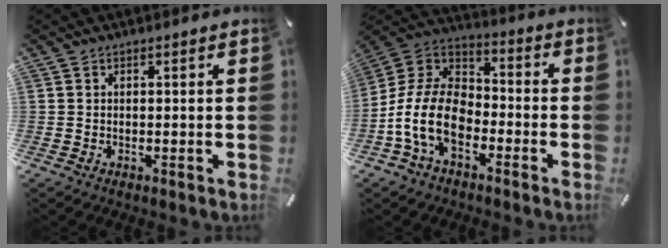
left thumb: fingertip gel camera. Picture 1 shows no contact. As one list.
[{"total": 14.4, "force": [-6.7, 8.9, 9.1], "torque": [-0.209, 0.018, -0.131]}]